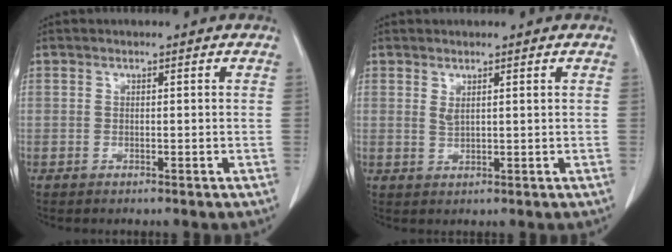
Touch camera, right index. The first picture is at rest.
{"total": 1.6, "force": [0.9, 0.3, 1.2], "torque": [-0.028, 0.000, 0.024]}